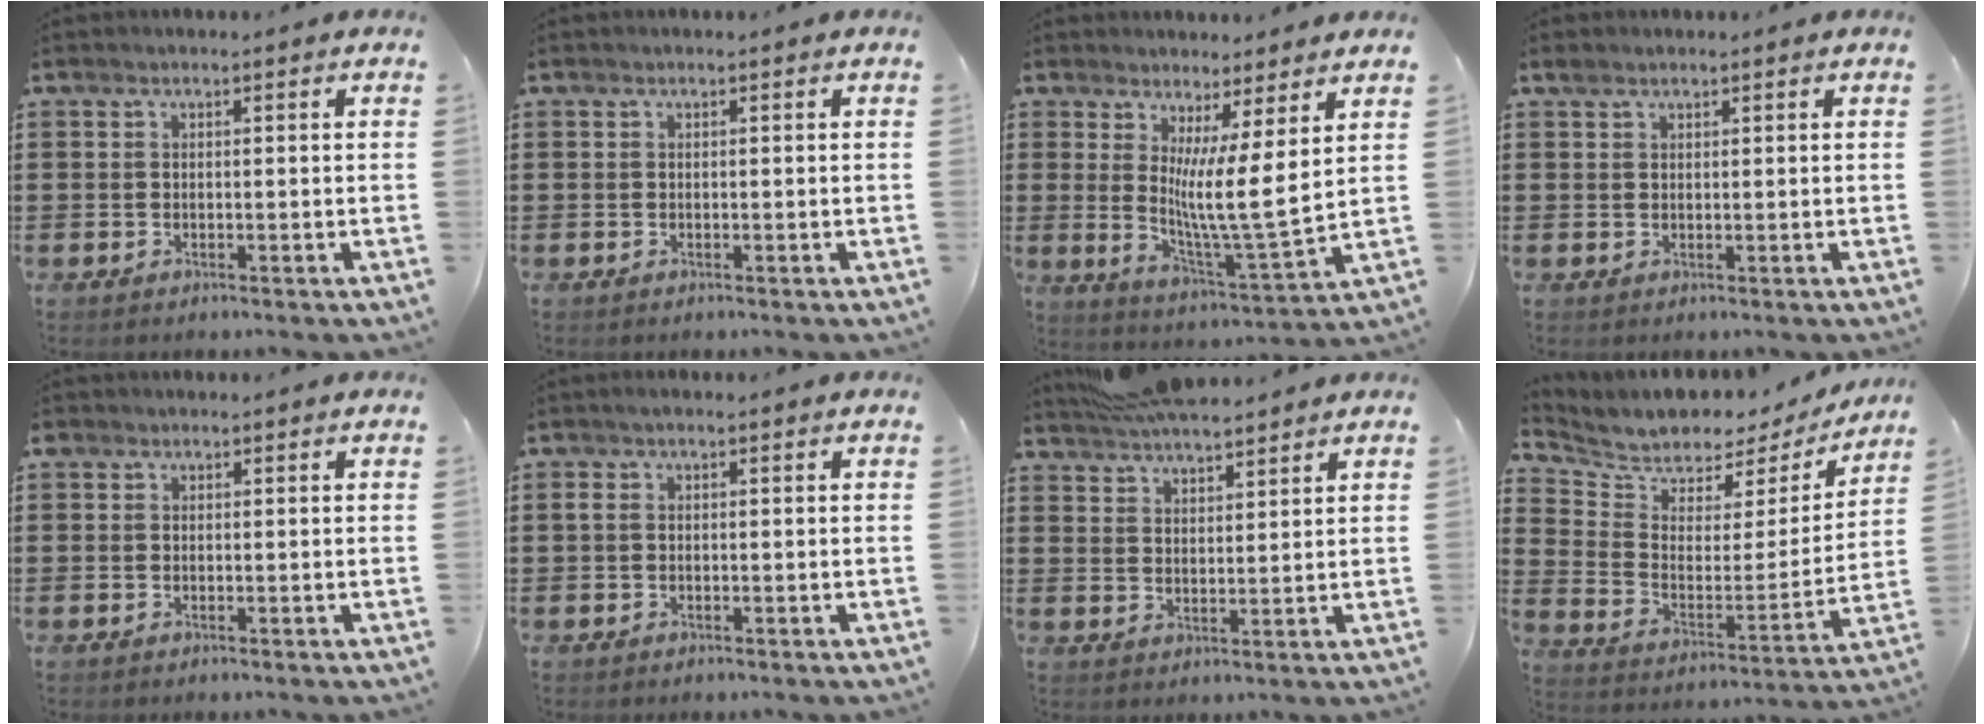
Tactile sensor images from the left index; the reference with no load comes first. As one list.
[{"total": 0.0}, {"total": 8.8, "force": [3.5, 0.6, 8.1], "torque": [-0.135, -0.040, 0.058]}, {"total": 1.3, "force": [1.0, 0.7, 0.2], "torque": [-0.006, 0.003, 0.020]}, {"total": 0.5, "force": [0.2, 0.5, 0.1], "torque": [-0.004, 0.005, 0.003]}, {"total": 1.2, "force": [-0.2, 0.6, 1.0], "torque": [-0.028, -0.001, -0.007]}, {"total": 5.2, "force": [4.9, 0.8, 1.5], "torque": [-0.044, -0.006, 0.094]}, {"total": 5.2, "force": [5.0, 1.3, 0.0], "torque": [-0.039, -0.046, 0.082]}]